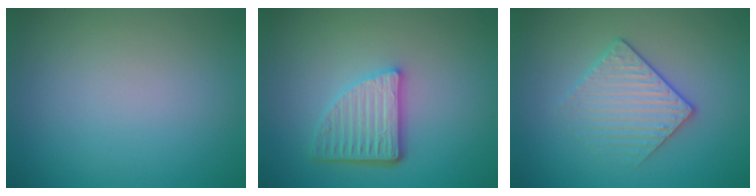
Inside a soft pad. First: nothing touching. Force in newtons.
{"total": 4.6, "press": 3.5, "slide": 3.0}
{"total": 3.0, "press": 2.8, "slide": 1.2}